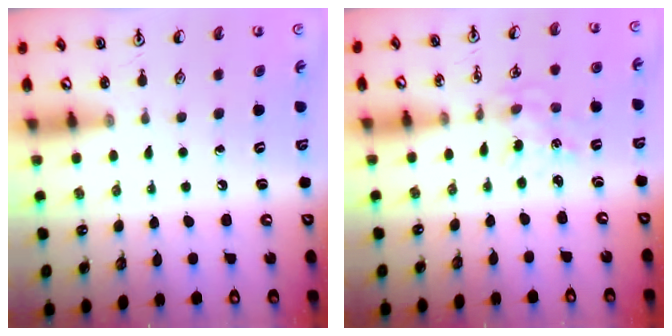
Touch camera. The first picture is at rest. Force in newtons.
{"total": 0.5, "press": 0.5, "slide": 0.1}